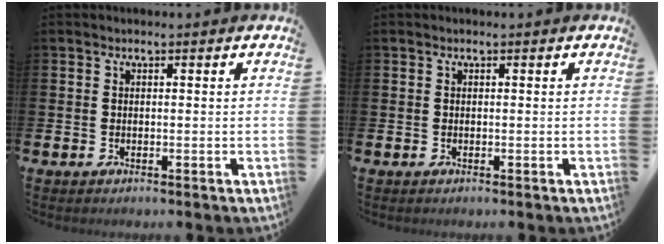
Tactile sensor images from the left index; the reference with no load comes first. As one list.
[{"total": 0.0}]